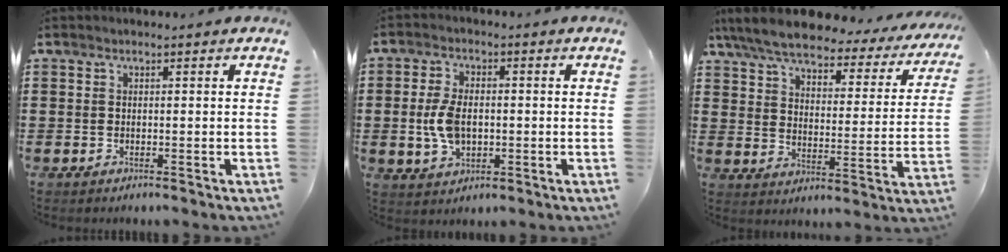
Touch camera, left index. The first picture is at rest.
{"total": 6.2, "force": [-0.2, 3.6, 5.1], "torque": [-0.124, -0.001, -0.011]}
{"total": 6.4, "force": [5.6, 1.3, 3.0], "torque": [-0.086, -0.031, 0.094]}